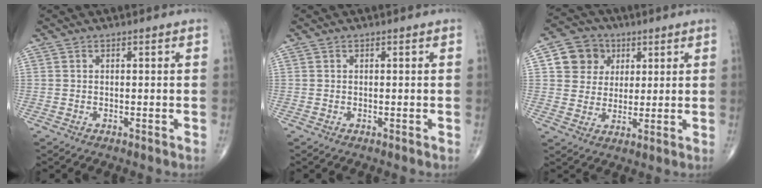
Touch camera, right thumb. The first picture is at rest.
{"total": 0.0}
{"total": 8.9, "force": [3.0, 8.0, 2.7], "torque": [-0.012, -0.005, 0.049]}